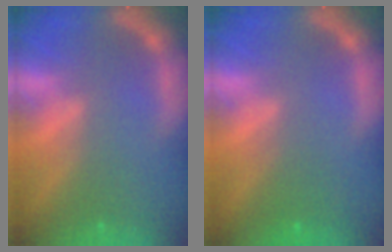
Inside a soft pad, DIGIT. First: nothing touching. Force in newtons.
{"total": 2.0}